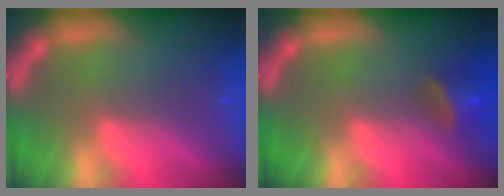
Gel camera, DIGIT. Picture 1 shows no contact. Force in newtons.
{"total": 3.4}